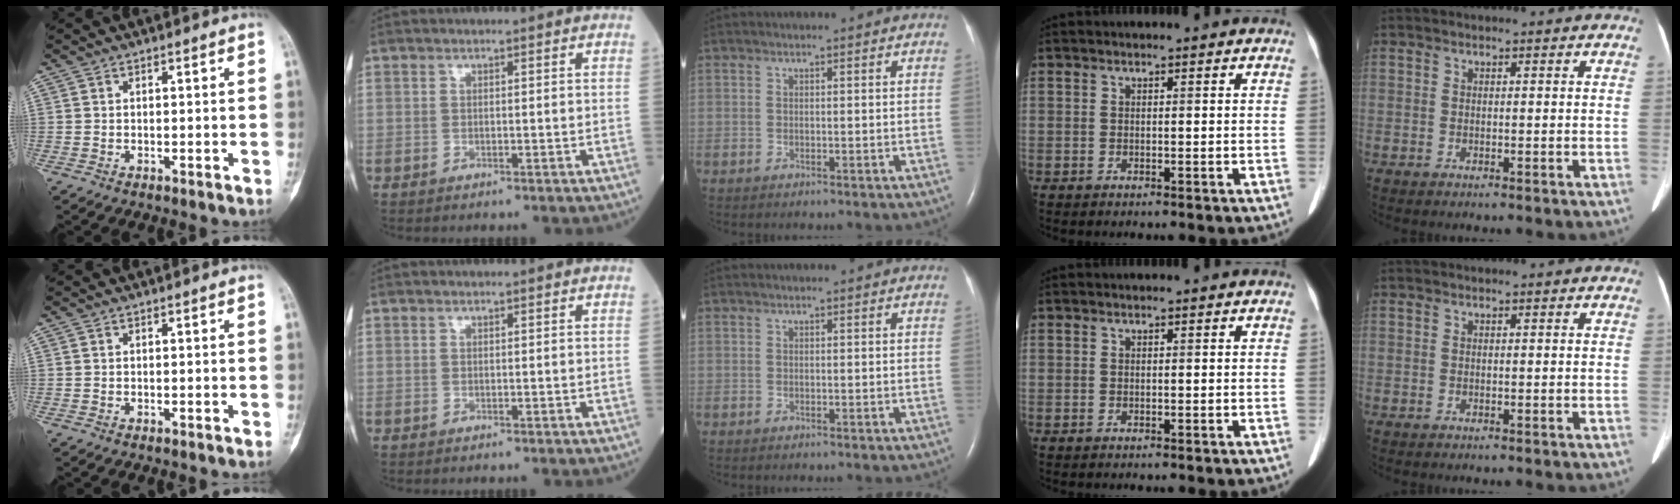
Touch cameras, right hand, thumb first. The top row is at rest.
{}